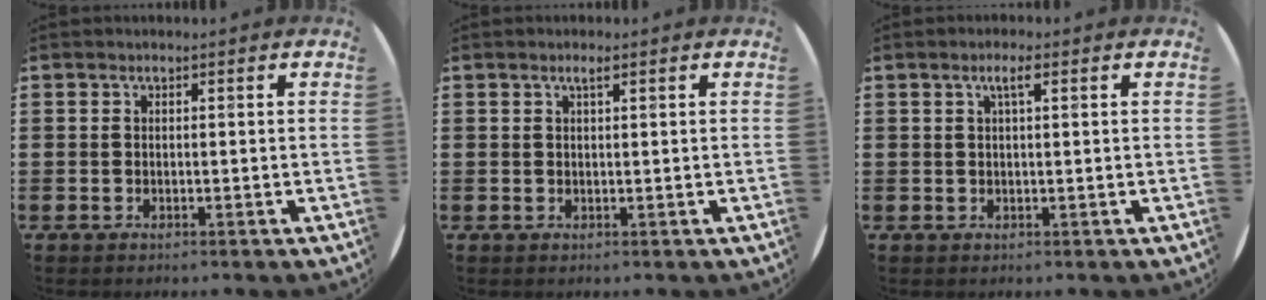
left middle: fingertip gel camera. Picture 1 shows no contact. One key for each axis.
{"total": 1.1, "fx": 0.6, "fy": 0.1, "fz": 0.9, "tx": -0.019, "ty": 0.002, "tz": 0.011}
{"total": 1.9, "fx": 0.9, "fy": 0.3, "fz": 1.7, "tx": -0.034, "ty": 0.006, "tz": 0.013}